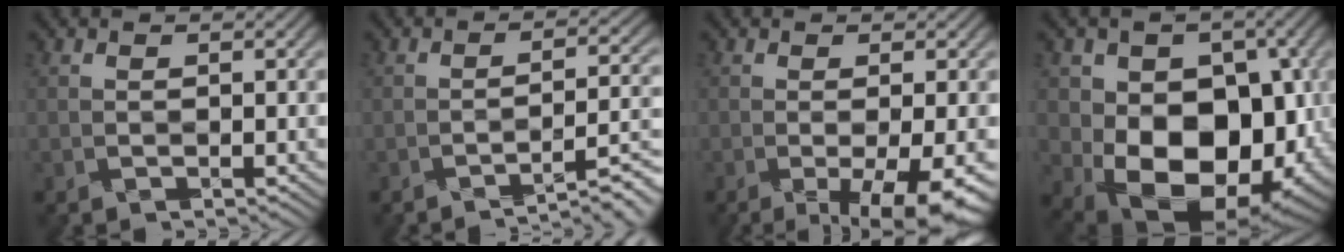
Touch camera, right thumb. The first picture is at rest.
{"total": 5.4, "force": [-3.5, 0.8, 4.1], "torque": [-0.052, 0.008, -0.067]}
{"total": 6.2, "force": [-2.4, 1.0, 5.6], "torque": [-0.081, 0.001, -0.036]}
{"total": 15.0, "force": [-2.3, 10.9, 10.0], "torque": [-0.140, -0.044, -0.025]}